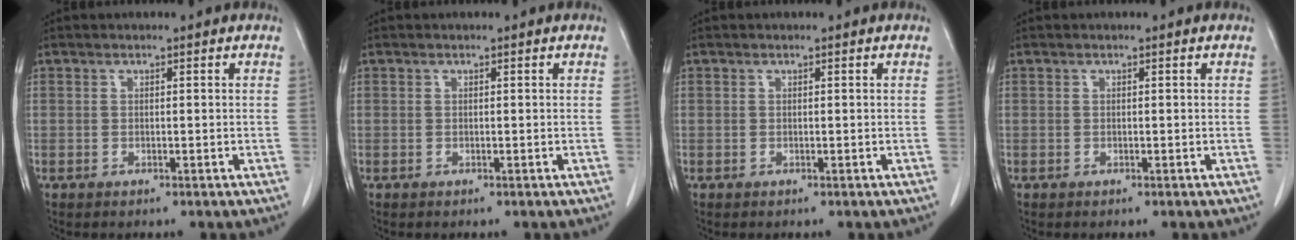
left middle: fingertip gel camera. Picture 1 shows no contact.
{"total": 0.0}
{"total": 0.0}
{"total": 0.0}